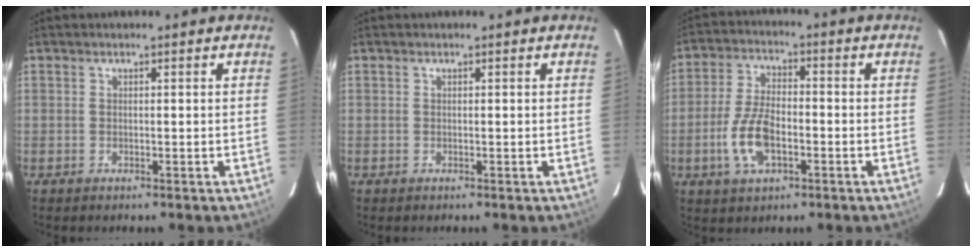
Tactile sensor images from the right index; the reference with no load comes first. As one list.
[{"total": 0.0}, {"total": 9.5, "force": [-3.1, 4.6, 7.7], "torque": [-0.163, 0.002, -0.056]}]